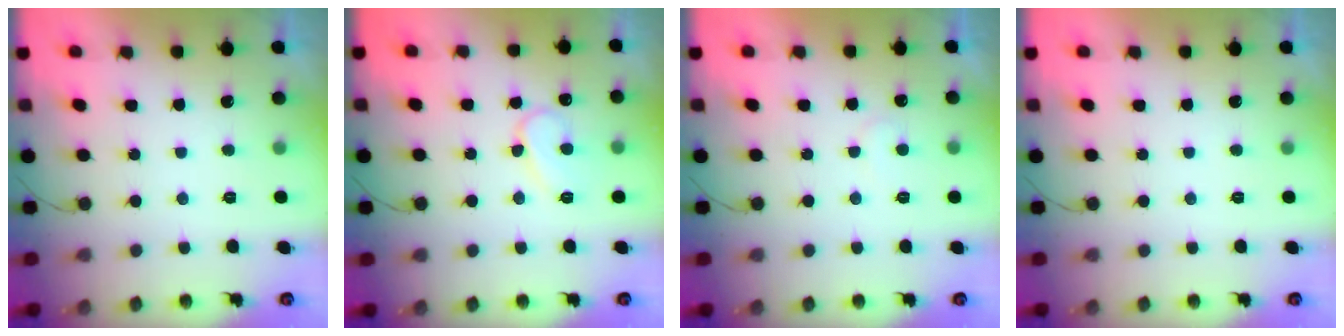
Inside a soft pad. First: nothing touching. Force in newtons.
{"total": 8.5, "press": 8.5, "slide": 0.8}
{"total": 5.1, "press": 5.1, "slide": 0.3}
{"total": 0.0}